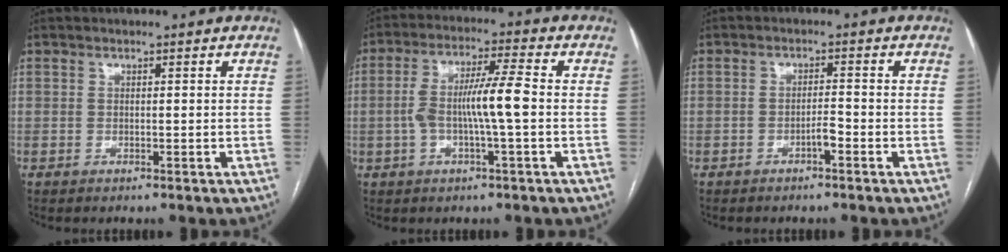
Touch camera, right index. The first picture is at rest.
{"total": 8.7, "force": [-0.9, 0.6, 8.7], "torque": [-0.171, 0.017, -0.022]}
{"total": 2.1, "force": [-1.2, 0.3, 1.6], "torque": [-0.025, 0.002, -0.022]}